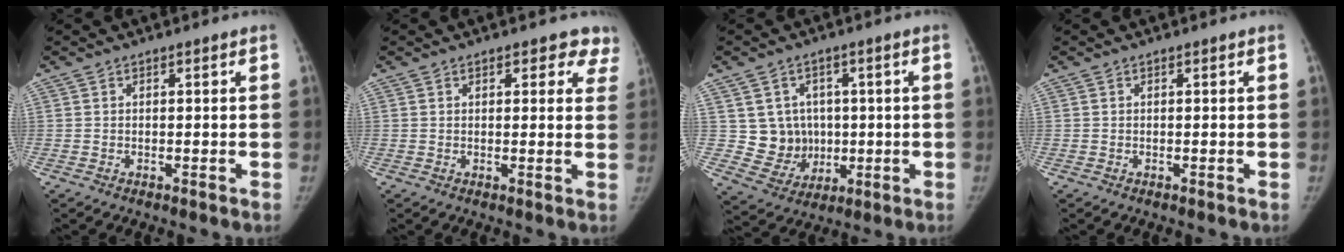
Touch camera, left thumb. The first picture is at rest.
{"total": 6.1, "force": [4.6, 3.0, 2.6], "torque": [0.019, -0.013, 0.036]}
{"total": 8.6, "force": [0.9, 8.0, 3.0], "torque": [-0.006, -0.001, 0.031]}
{"total": 0.0}